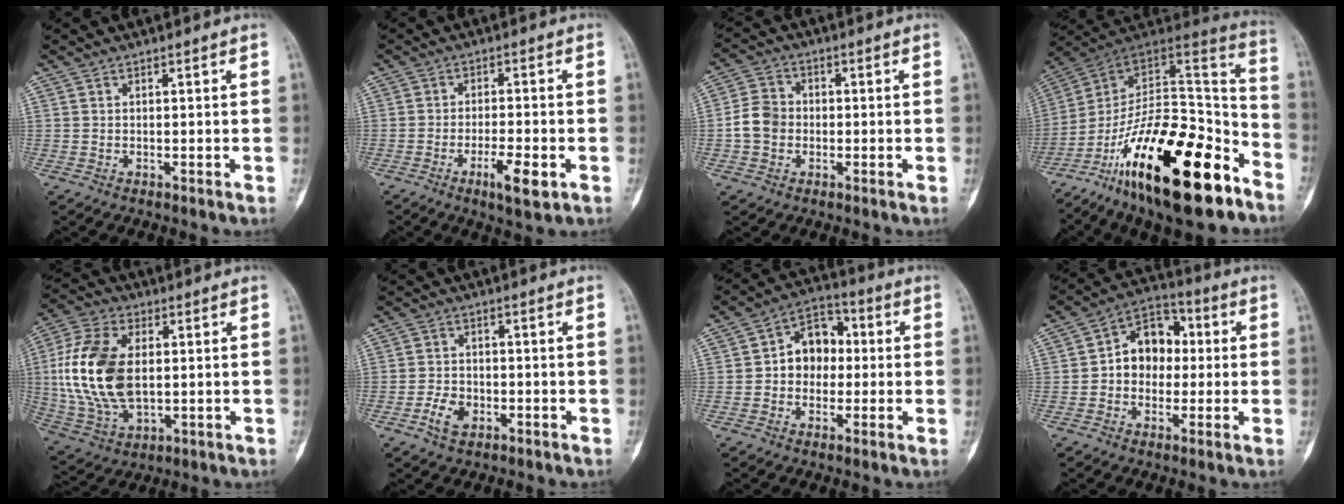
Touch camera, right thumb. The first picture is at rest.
{"total": 6.3, "force": [-2.8, 1.7, 5.5], "torque": [-0.094, 0.003, -0.043]}
{"total": 6.1, "force": [-1.0, 5.1, 3.1], "torque": [-0.047, 0.017, -0.026]}
{"total": 30.2, "force": [-17.2, 12.5, 21.5], "torque": [-0.238, 0.091, -0.266]}
{"total": 18.6, "force": [1.2, 11.1, 14.8], "torque": [-0.308, -0.004, 0.031]}
{"total": 4.5, "force": [-2.0, 3.0, 2.7], "torque": [-0.044, 0.011, -0.036]}
{"total": 9.9, "force": [0.3, 7.6, 6.3], "torque": [-0.060, 0.030, -0.007]}
{"total": 11.1, "force": [0.4, 8.5, 7.1], "torque": [-0.071, 0.031, -0.006]}